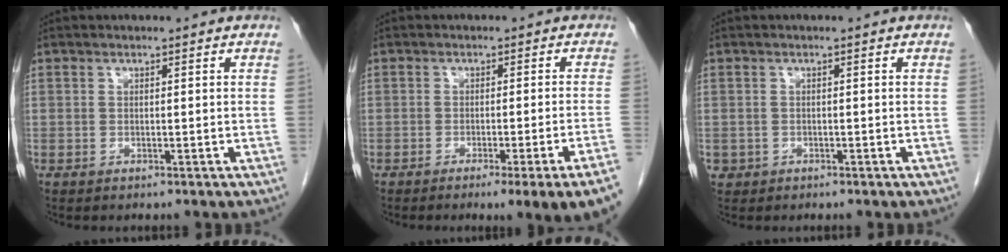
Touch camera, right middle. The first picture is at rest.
{"total": 9.9, "force": [-6.4, -1.7, 7.4], "torque": [-0.065, -0.009, -0.083]}
{"total": 1.1, "force": [-0.5, 1.0, 0.1], "torque": [-0.004, 0.005, -0.004]}